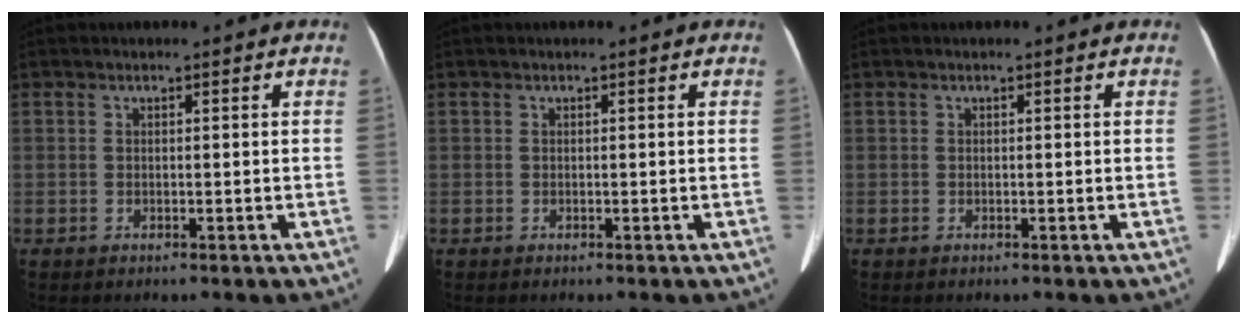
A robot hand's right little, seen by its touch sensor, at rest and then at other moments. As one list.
[{"total": 0.0}, {"total": 0.0}]